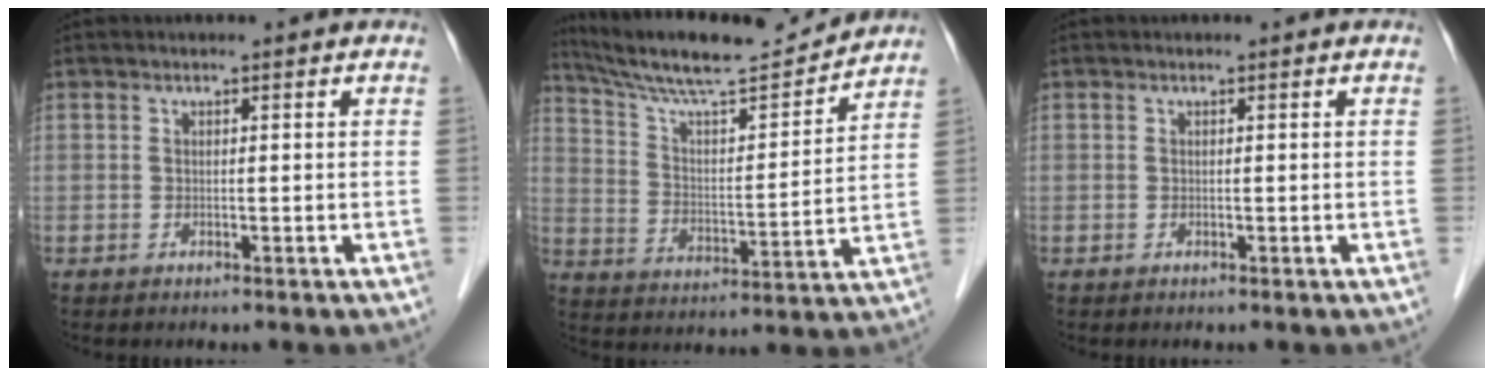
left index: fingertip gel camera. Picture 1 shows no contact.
{"total": 16.2, "force": [15.2, 0.8, 5.5], "torque": [-0.106, 0.000, 0.251]}
{"total": 0.0}